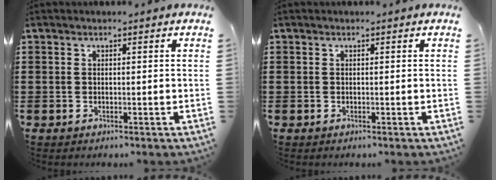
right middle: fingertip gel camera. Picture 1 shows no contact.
{"total": 0.0}